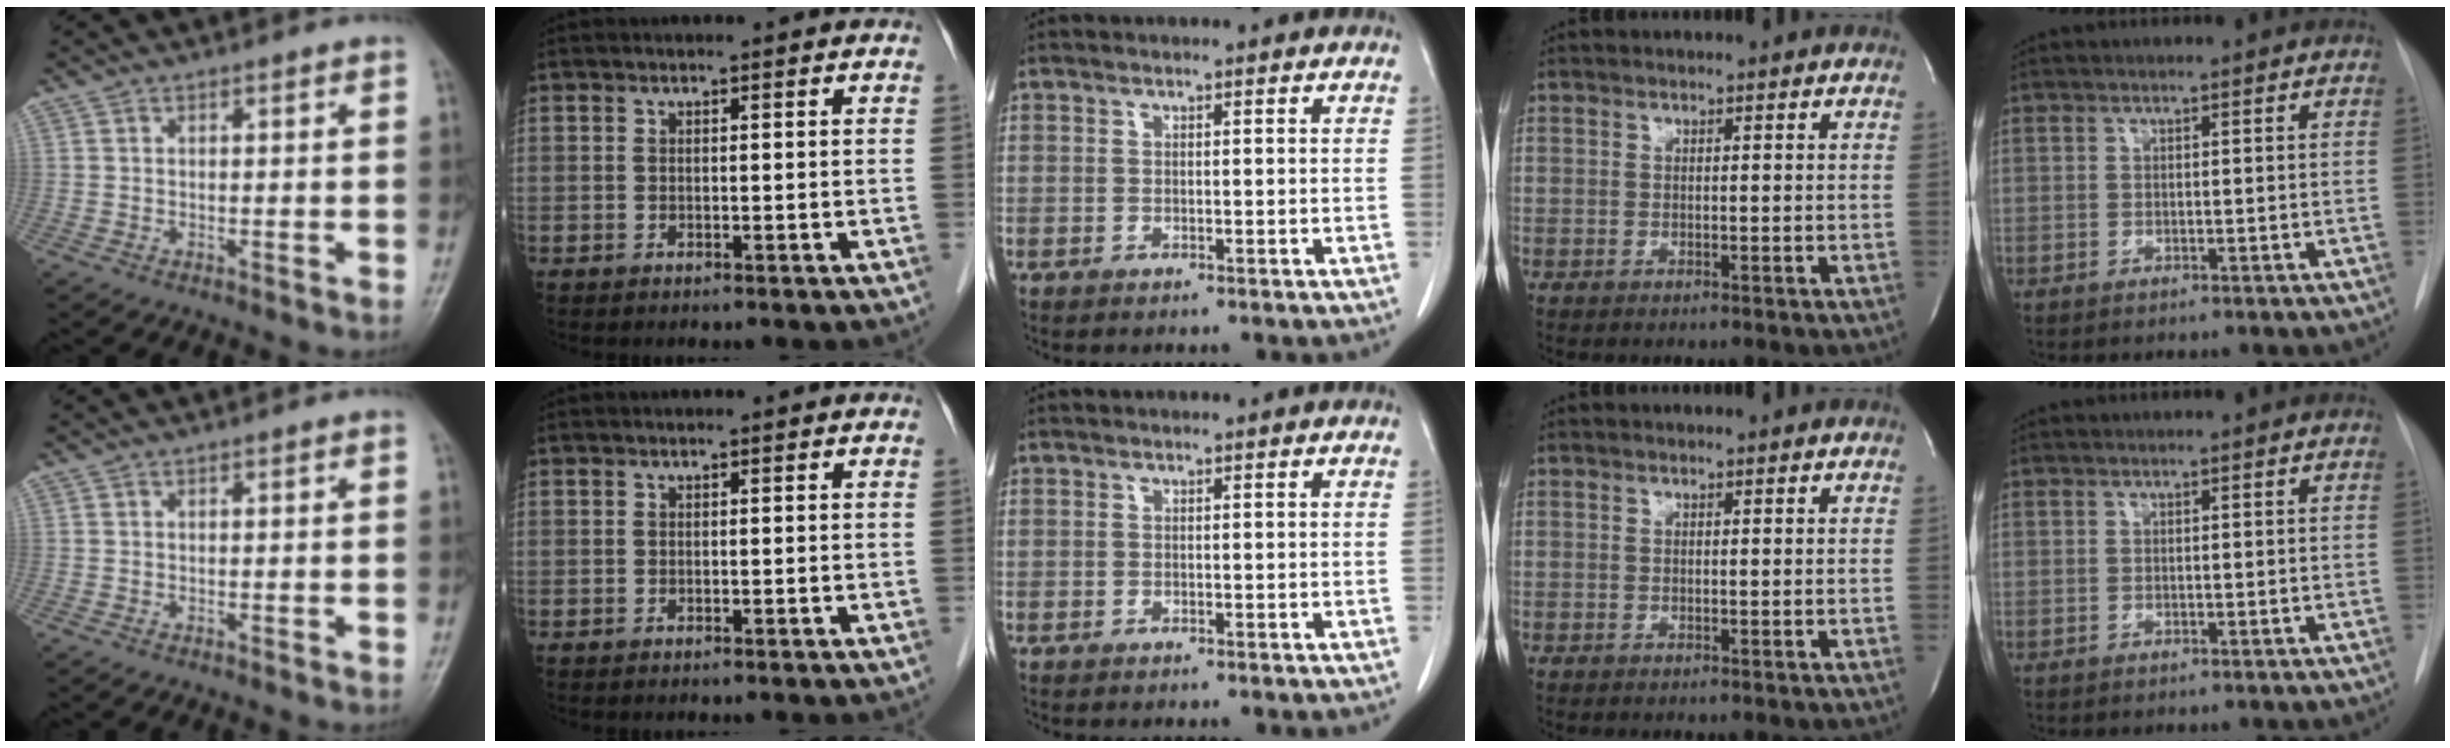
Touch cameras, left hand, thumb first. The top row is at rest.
{}